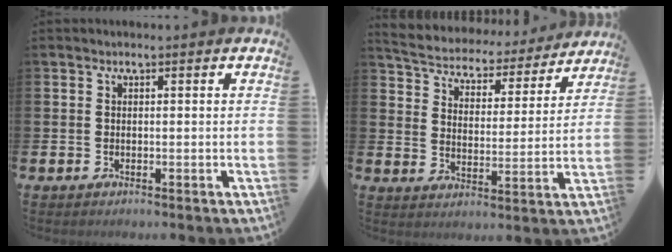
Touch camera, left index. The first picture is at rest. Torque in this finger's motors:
{"motor_torque": [1.05, -1.09, 0.42, 0.06]}